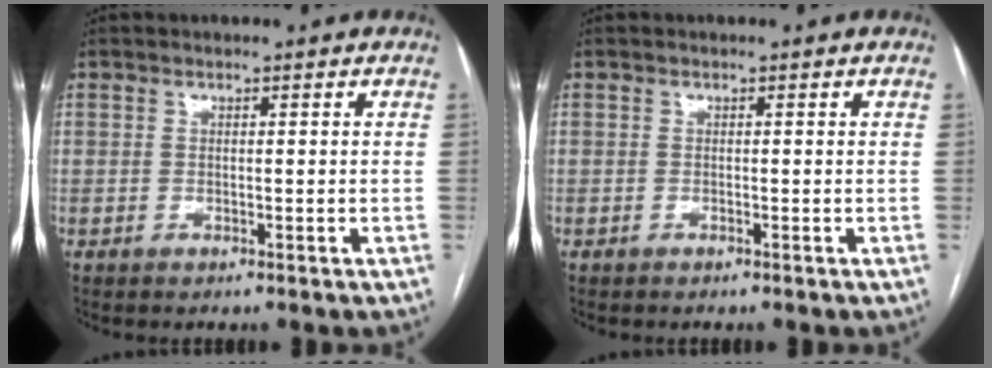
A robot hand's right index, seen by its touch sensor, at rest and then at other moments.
{"total": 0.0}